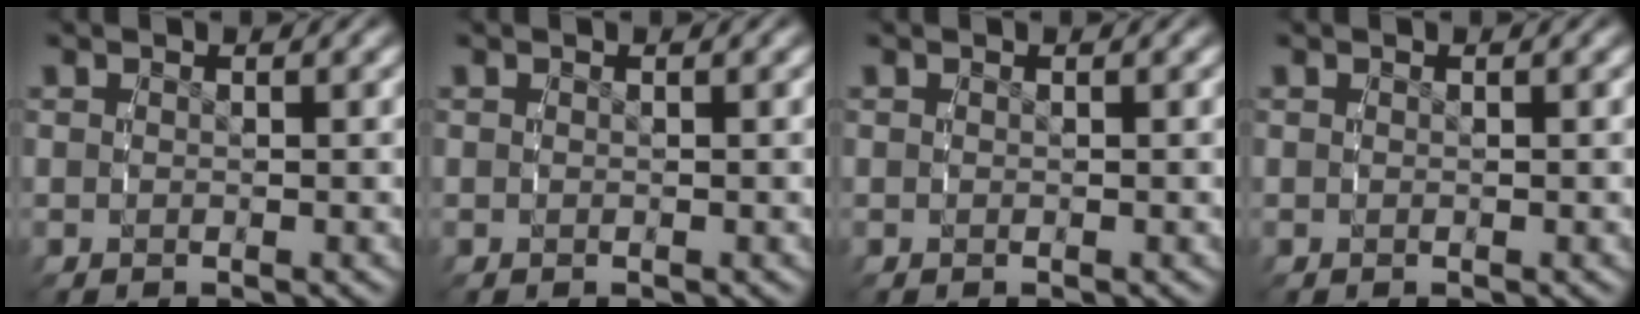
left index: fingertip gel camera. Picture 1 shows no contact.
{"total": 0.0}
{"total": 0.0}
{"total": 0.0}